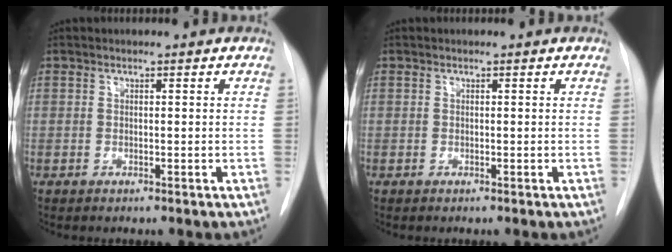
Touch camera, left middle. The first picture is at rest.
{"total": 0.0}